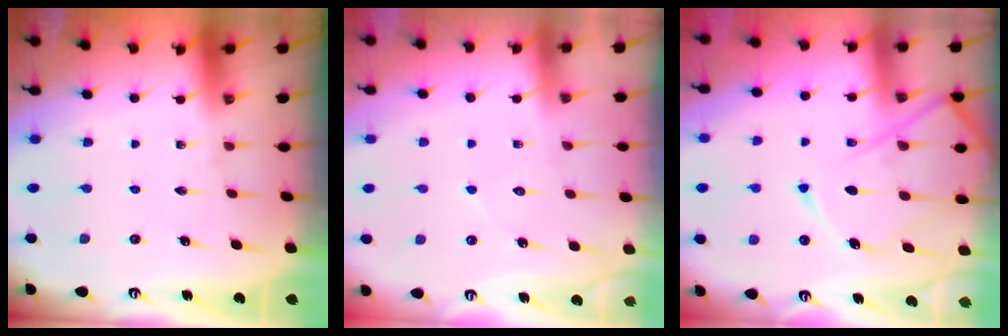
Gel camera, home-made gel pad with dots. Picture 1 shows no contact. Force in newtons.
{"total": 5.3, "press": 5.3, "slide": 0.6}
{"total": 15.5, "press": 15.4, "slide": 1.5}